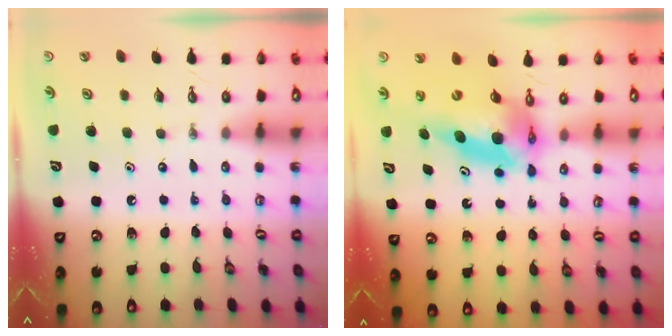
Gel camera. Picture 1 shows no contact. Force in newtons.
{"total": 11.6, "press": 11.6, "slide": 1.1}